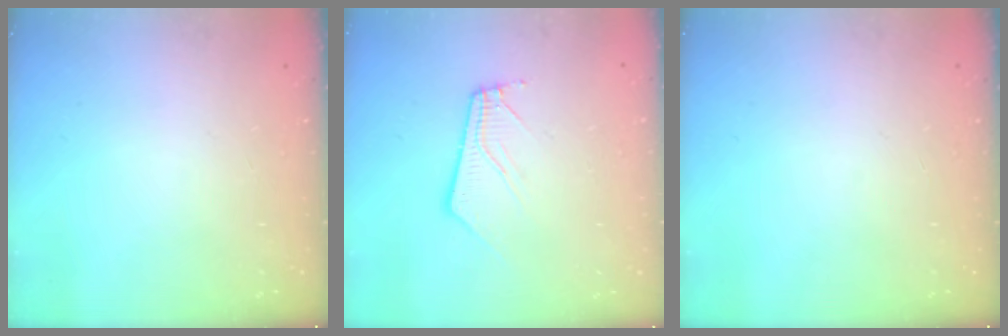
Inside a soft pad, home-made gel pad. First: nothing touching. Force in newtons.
{"total": 5.5, "press": 5.5, "slide": 0.4}
{"total": 0.0}